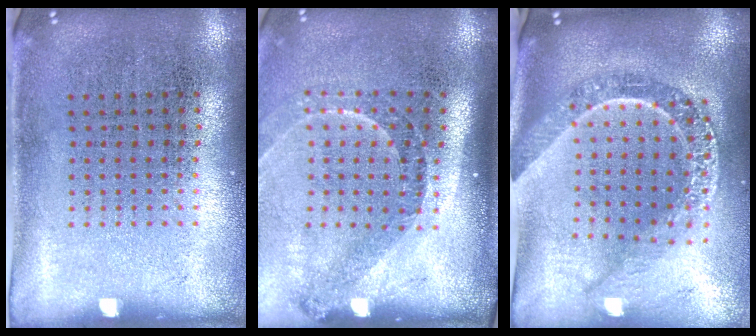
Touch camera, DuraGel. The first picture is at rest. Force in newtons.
{"total": 1.6, "press": 1.3, "slide": 0.9}
{"total": 2.5, "press": 2.1, "slide": 1.4}